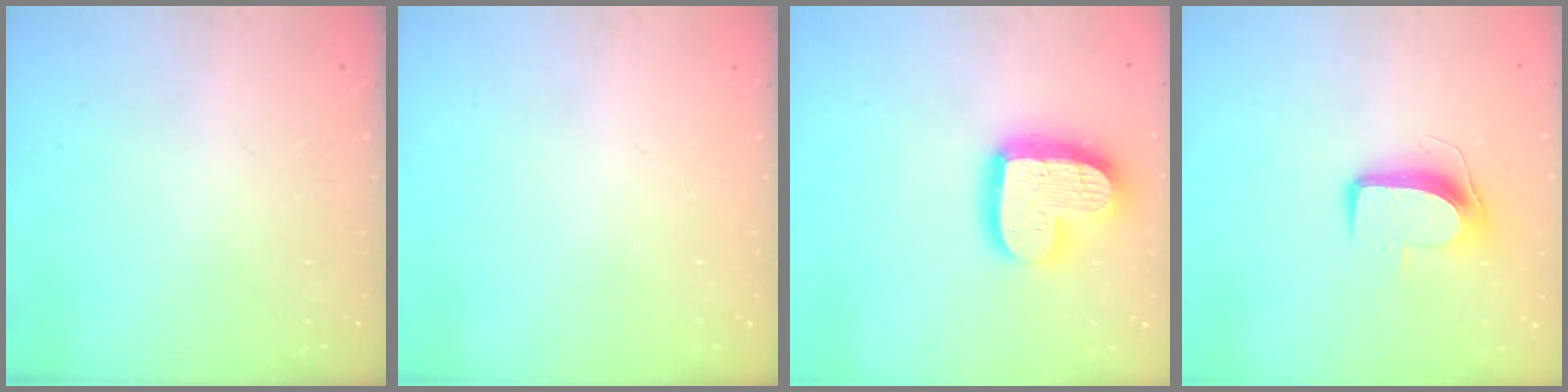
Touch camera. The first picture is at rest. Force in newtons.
{"total": 0.0}
{"total": 17.7, "press": 17.7, "slide": 1.5}
{"total": 9.6, "press": 9.6, "slide": 0.3}